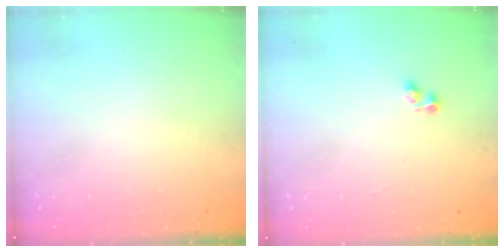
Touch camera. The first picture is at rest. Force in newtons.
{"total": 1.2, "press": 1.0, "slide": 0.6}